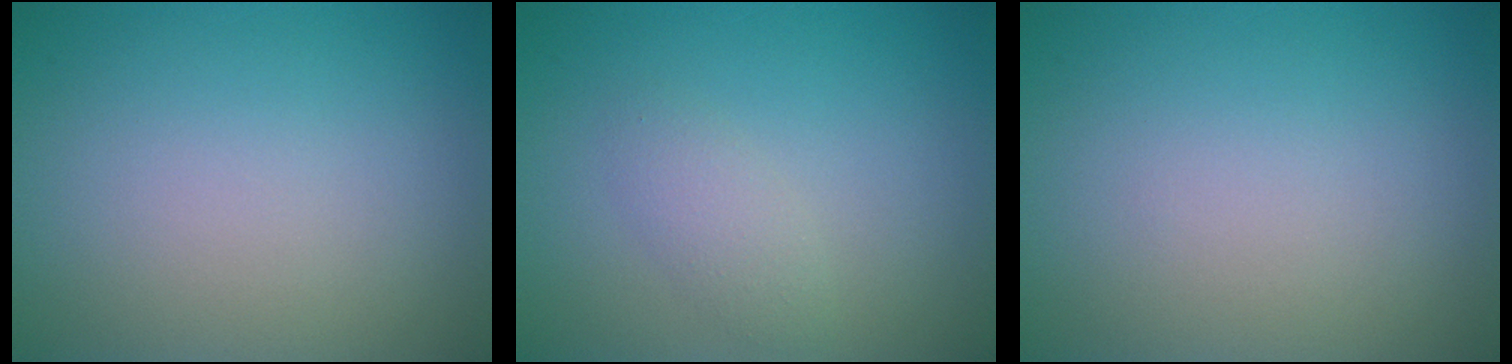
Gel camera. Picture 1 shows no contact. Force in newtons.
{"total": 1.6, "press": 1.6, "slide": 0.1}
{"total": 0.0}